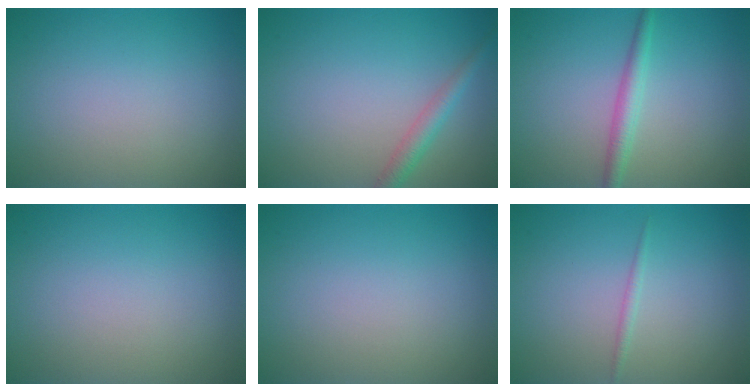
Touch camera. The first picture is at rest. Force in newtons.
{"total": 2.1, "press": 2.1, "slide": 0.0}
{"total": 2.2, "press": 2.2, "slide": 0.1}
{"total": 0.0}
{"total": 0.0}
{"total": 0.7, "press": 0.7, "slide": 0.0}